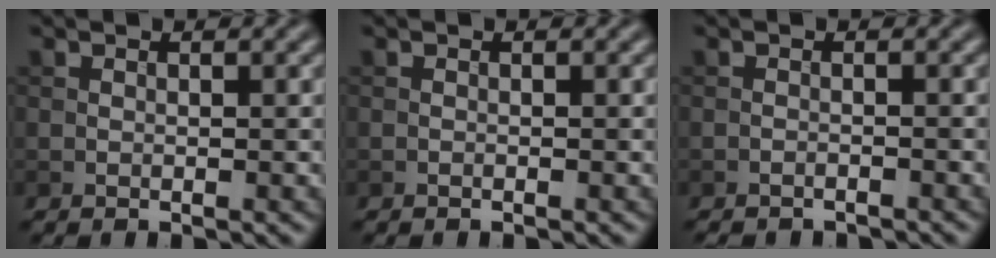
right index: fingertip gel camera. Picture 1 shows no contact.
{"total": 0.0}
{"total": 2.2, "force": [-2.2, 0.2, 0.3], "torque": [-0.011, -0.005, -0.034]}